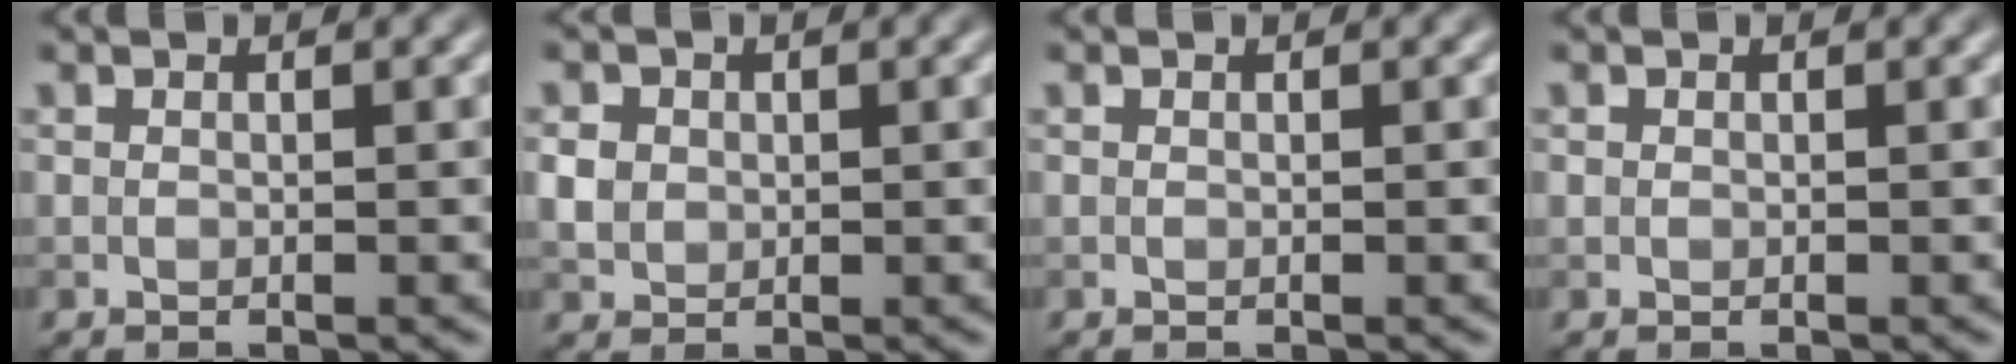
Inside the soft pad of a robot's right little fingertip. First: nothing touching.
{"total": 2.0, "force": [0.2, 1.8, 0.8], "torque": [-0.016, -0.002, 0.005]}
{"total": 0.0}
{"total": 0.0}